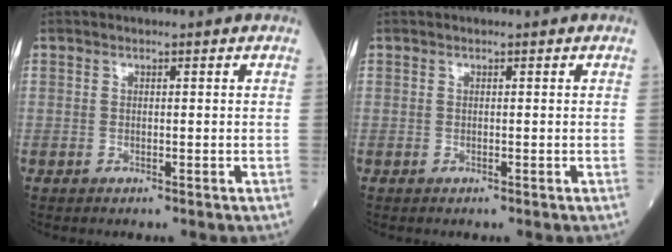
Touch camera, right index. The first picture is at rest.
{"total": 0.0}